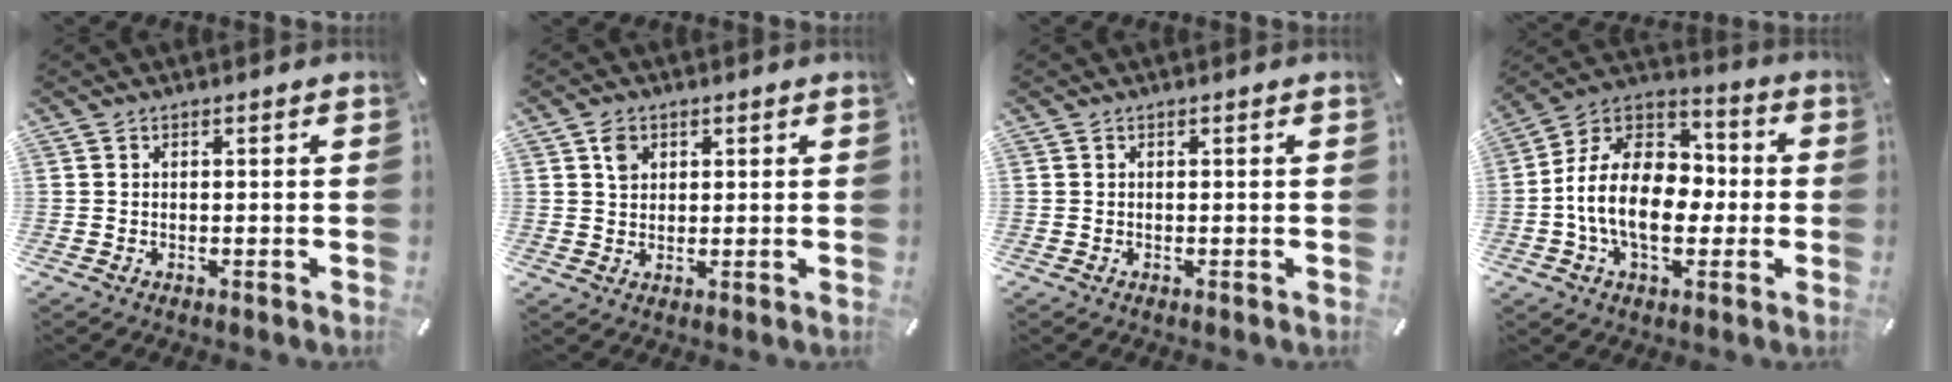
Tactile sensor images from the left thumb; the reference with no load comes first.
{"total": 3.4, "force": [1.4, 2.8, 1.2], "torque": [-0.012, -0.001, 0.023]}
{"total": 0.0}
{"total": 16.4, "force": [-3.6, 11.4, 11.2], "torque": [-0.229, 0.018, -0.070]}